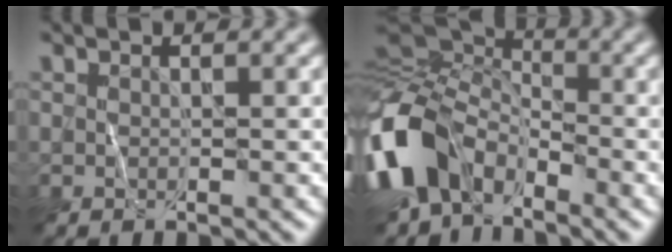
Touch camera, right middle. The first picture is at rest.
{"total": 12.5, "force": [-5.3, 8.1, 7.8], "torque": [-0.189, -0.023, -0.105]}